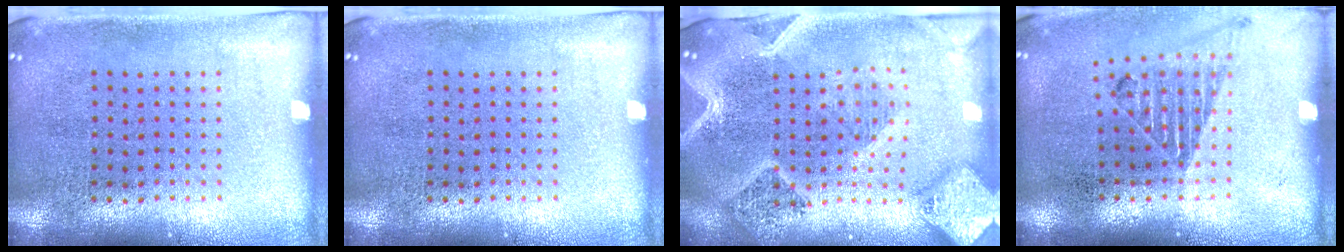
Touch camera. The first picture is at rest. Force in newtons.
{"total": 0.0}
{"total": 3.3, "press": 2.9, "slide": 1.7}
{"total": 1.1, "press": 1.1, "slide": 0.2}